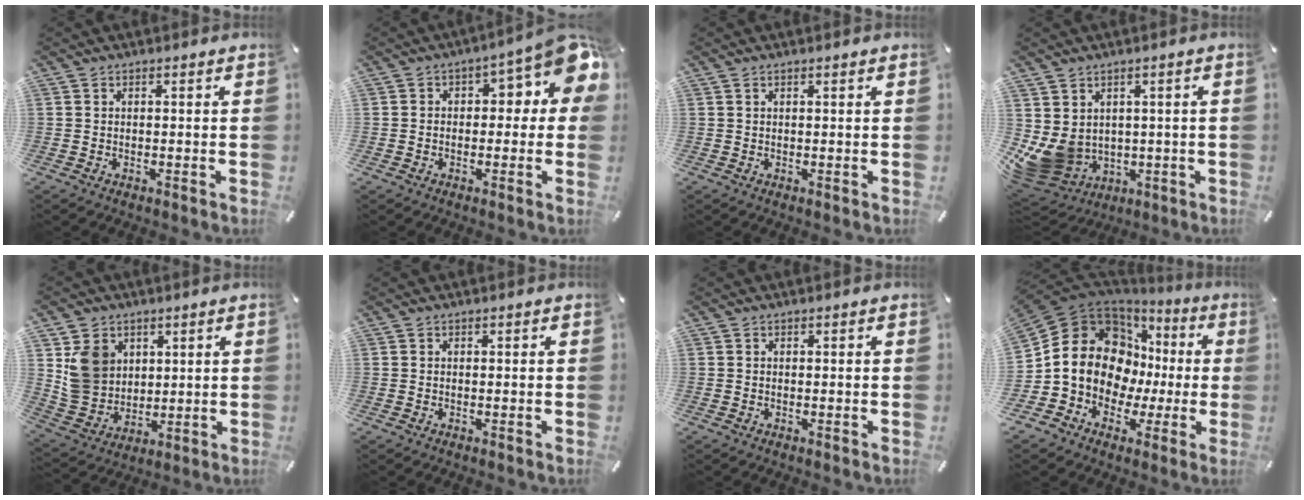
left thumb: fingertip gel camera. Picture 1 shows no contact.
{"total": 10.1, "force": [3.0, 5.0, 8.3], "torque": [-0.098, -0.025, 0.047]}
{"total": 0.7, "force": [0.4, 0.1, 0.6], "torque": [-0.011, 0.001, 0.006]}
{"total": 9.4, "force": [0.7, 8.8, 3.3], "torque": [-0.094, -0.022, 0.020]}
{"total": 10.4, "force": [4.2, 9.2, 2.5], "torque": [-0.053, -0.015, 0.088]}
{"total": 0.0}
{"total": 0.0}
{"total": 17.8, "force": [1.6, 15.1, 9.2], "torque": [-0.194, -0.018, 0.037]}